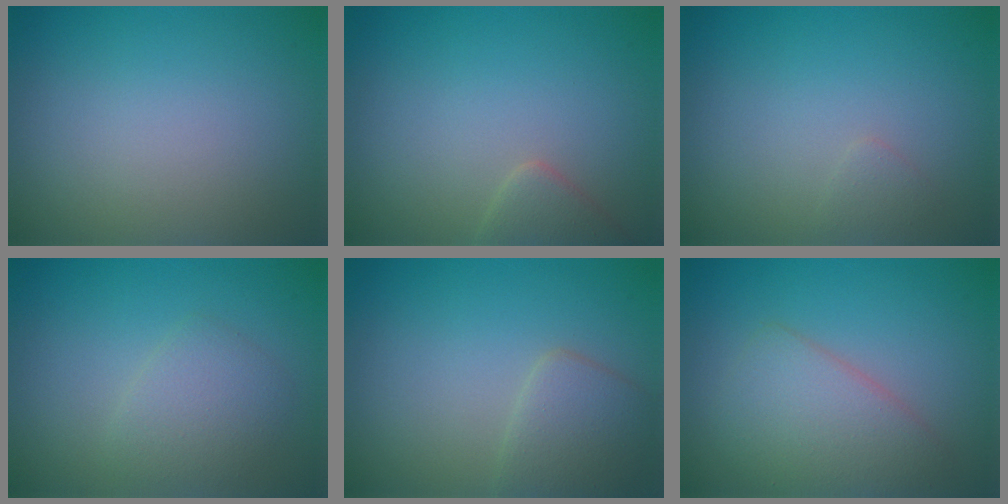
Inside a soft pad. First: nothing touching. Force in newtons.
{"total": 1.9, "press": 1.9, "slide": 0.2}
{"total": 0.7, "press": 0.7, "slide": 0.0}
{"total": 2.4, "press": 2.4, "slide": 0.1}
{"total": 2.9, "press": 2.9, "slide": 0.1}
{"total": 3.9, "press": 3.9, "slide": 0.2}